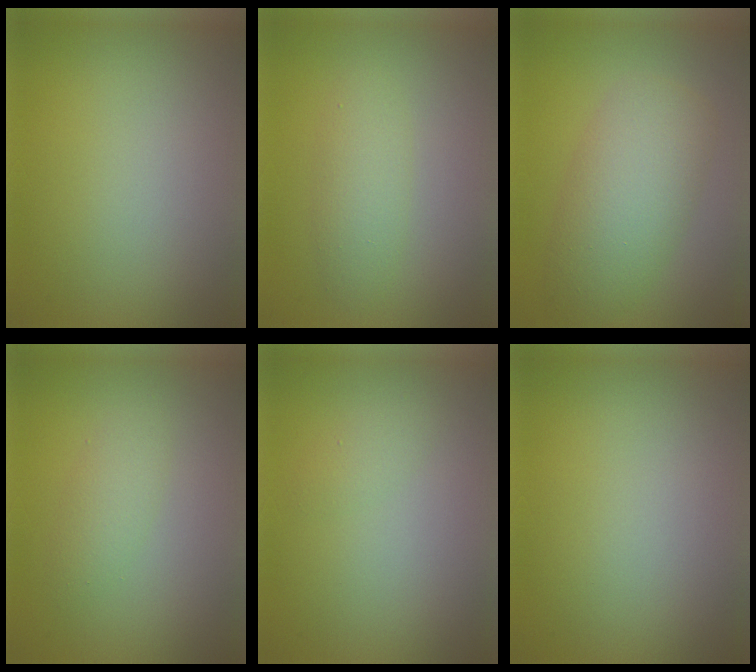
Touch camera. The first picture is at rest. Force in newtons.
{"total": 2.3, "press": 2.3, "slide": 0.1}
{"total": 5.8, "press": 5.8, "slide": 0.3}
{"total": 1.7, "press": 1.7, "slide": 0.1}
{"total": 0.9, "press": 0.9, "slide": 0.2}
{"total": 0.0}